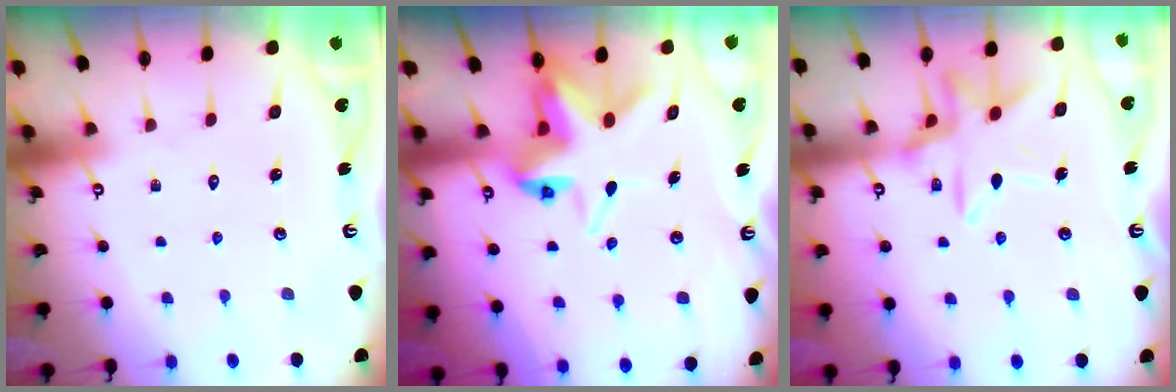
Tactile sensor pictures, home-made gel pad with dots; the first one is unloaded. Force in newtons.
{"total": 7.9, "press": 7.9, "slide": 0.9}
{"total": 13.5, "press": 13.5, "slide": 1.0}